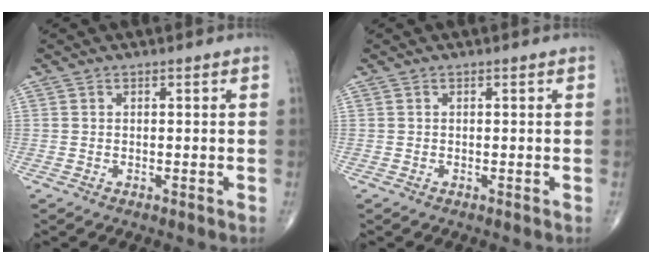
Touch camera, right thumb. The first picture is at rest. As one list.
[{"total": 0.0}]